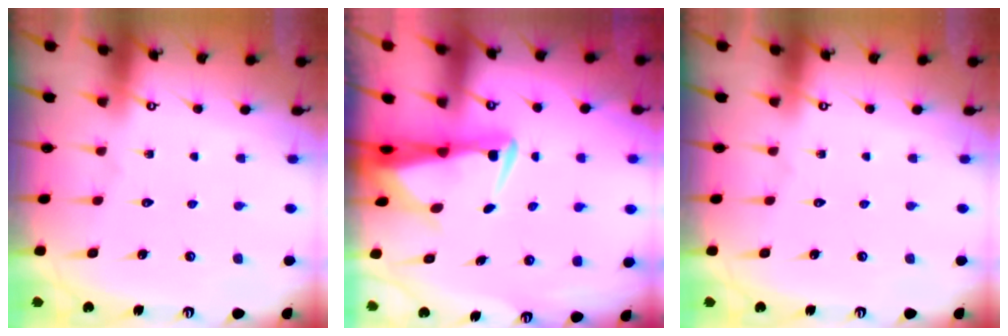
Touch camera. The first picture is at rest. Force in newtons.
{"total": 3.9, "press": 3.9, "slide": 0.7}
{"total": 0.0}